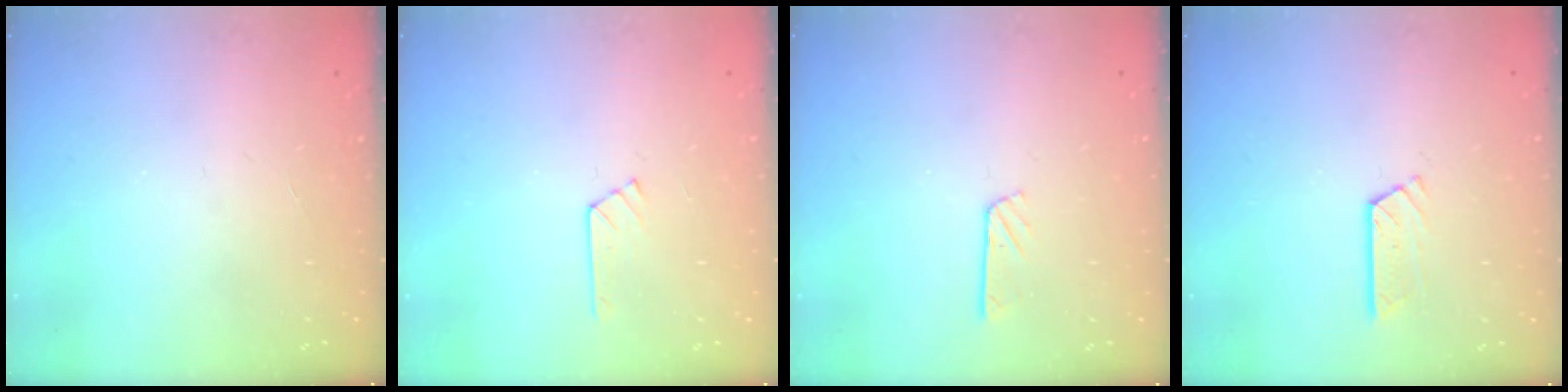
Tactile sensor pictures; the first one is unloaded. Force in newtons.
{"total": 4.8, "press": 4.8, "slide": 0.6}
{"total": 2.8, "press": 2.8, "slide": 0.2}
{"total": 5.3, "press": 5.3, "slide": 0.4}